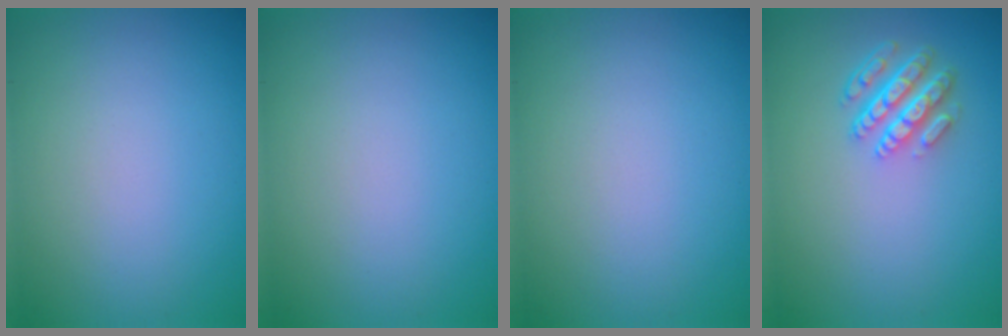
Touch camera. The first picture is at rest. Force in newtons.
{"total": 0.0}
{"total": 0.0}
{"total": 4.5, "press": 3.3, "slide": 3.0}